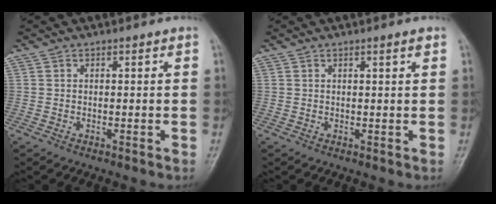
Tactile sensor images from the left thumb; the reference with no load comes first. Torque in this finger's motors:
{"motor_torque": [-0.13, 0.03, -0.12, -0.15, -0.03]}